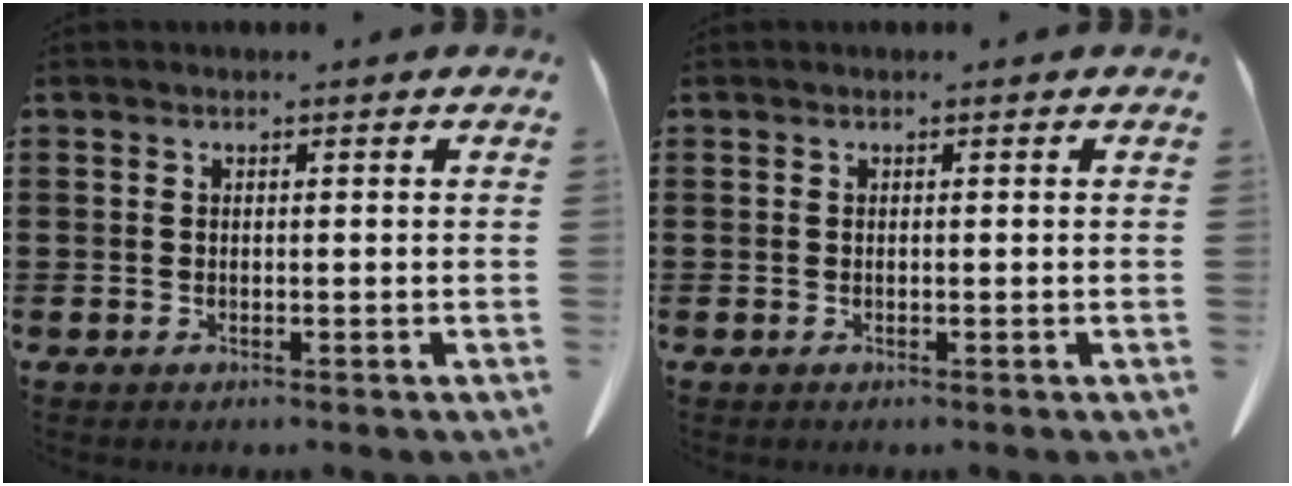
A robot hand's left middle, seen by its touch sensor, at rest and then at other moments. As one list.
[{"total": 0.0}]